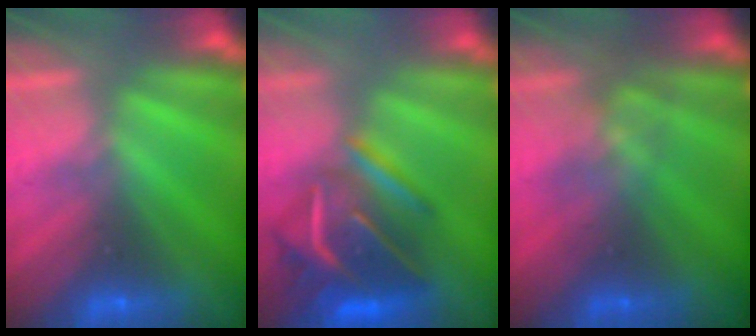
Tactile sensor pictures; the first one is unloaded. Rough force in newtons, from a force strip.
{"total": 6.5}
{"total": 2.3}